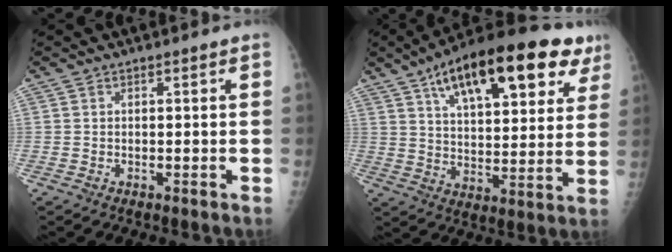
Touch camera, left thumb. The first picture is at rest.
{"total": 25.3, "force": [13.6, 9.8, 19.0], "torque": [-0.263, -0.011, 0.201]}